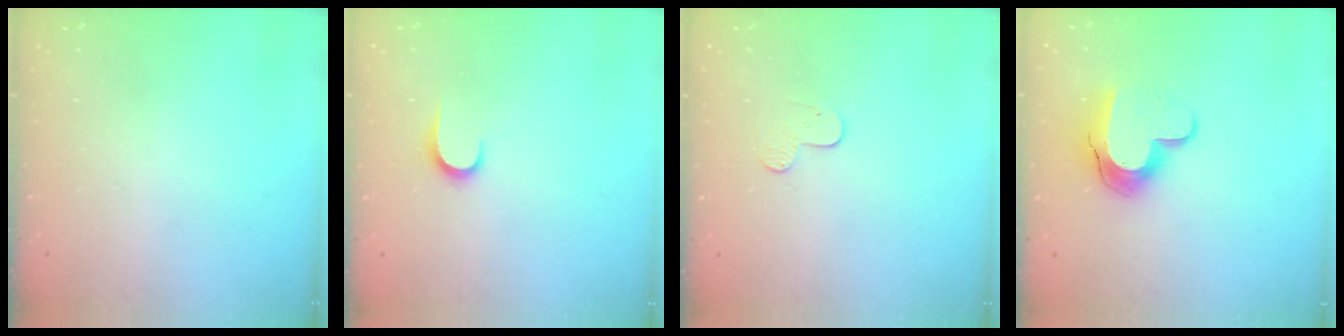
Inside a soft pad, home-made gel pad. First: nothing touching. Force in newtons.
{"total": 6.1, "press": 6.1, "slide": 0.6}
{"total": 4.9, "press": 4.9, "slide": 0.4}
{"total": 12.7, "press": 12.7, "slide": 0.9}